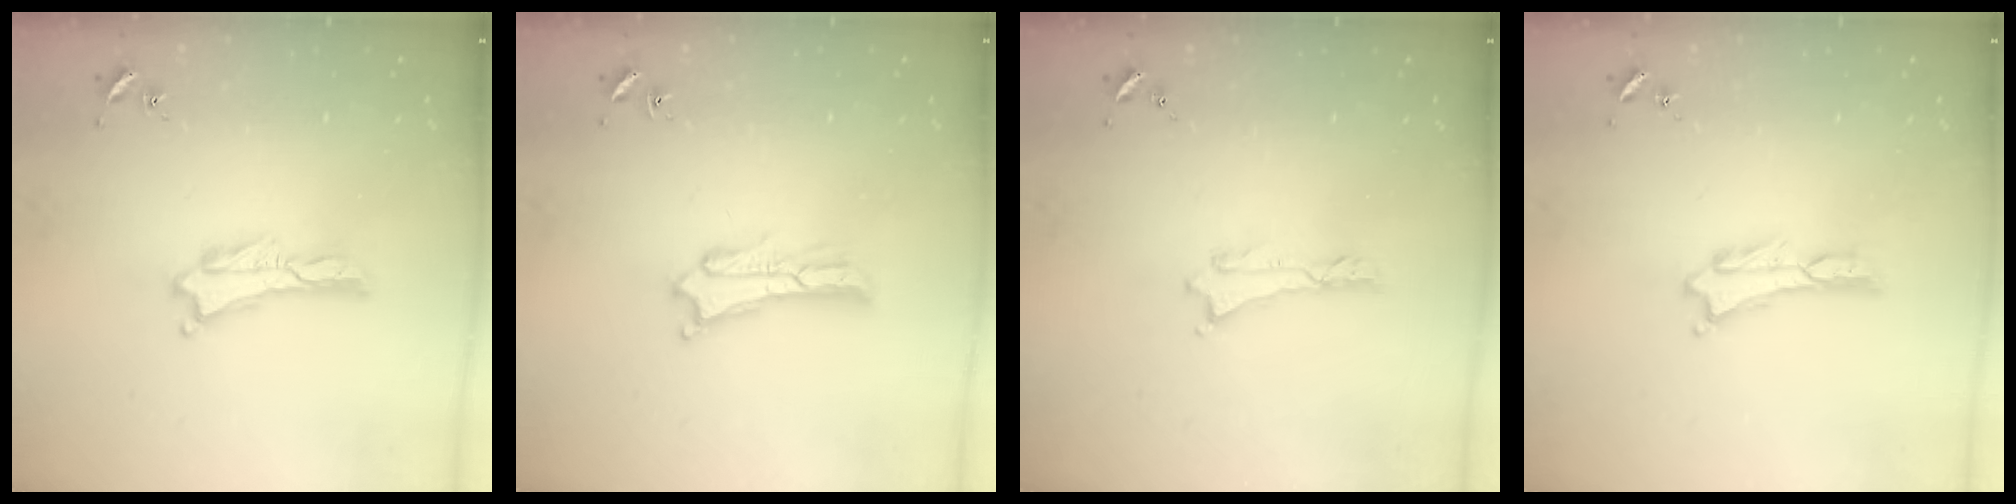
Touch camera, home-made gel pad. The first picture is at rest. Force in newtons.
{"total": 1.8, "press": 1.8, "slide": 0.3}
{"total": 0.0}
{"total": 0.0}